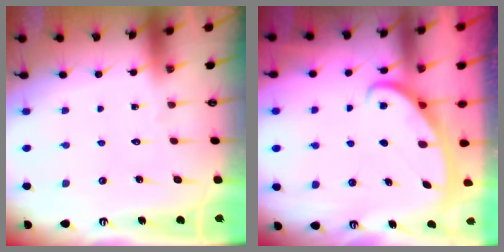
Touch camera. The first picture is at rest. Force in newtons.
{"total": 2.6, "press": 2.6, "slide": 0.5}